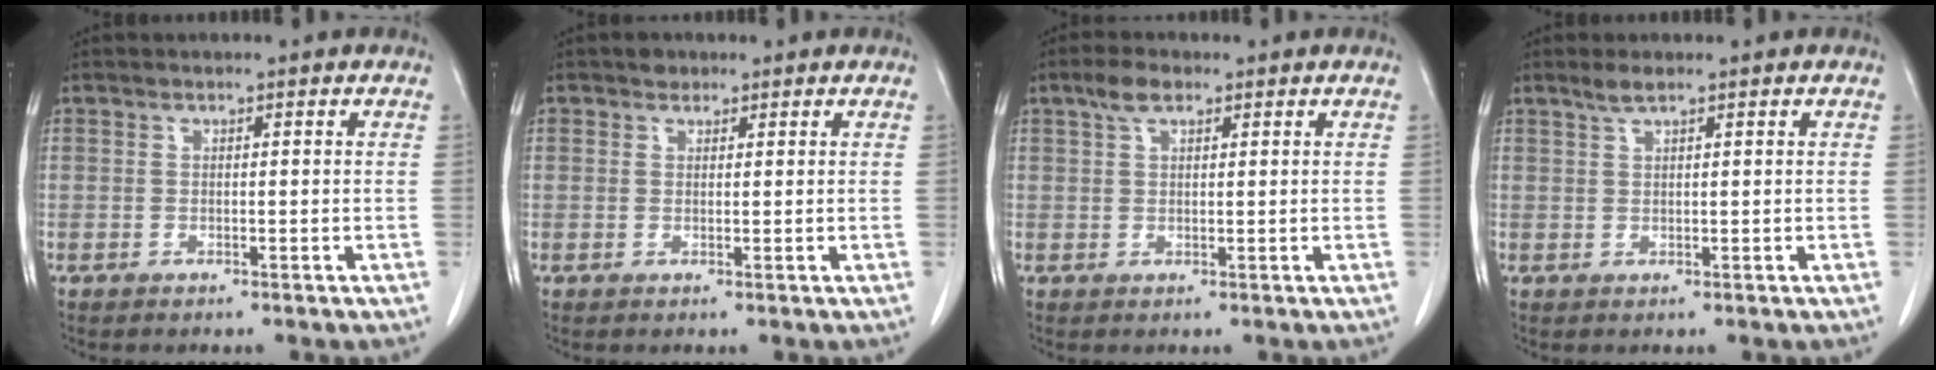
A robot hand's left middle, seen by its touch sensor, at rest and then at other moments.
{"total": 1.3, "force": [0.9, 0.9, 0.2], "torque": [-0.004, 0.002, 0.013]}
{"total": 3.0, "force": [1.9, 1.2, 2.0], "torque": [-0.046, 0.010, 0.037]}
{"total": 1.7, "force": [1.3, 0.0, 1.0], "torque": [-0.026, 0.004, 0.029]}